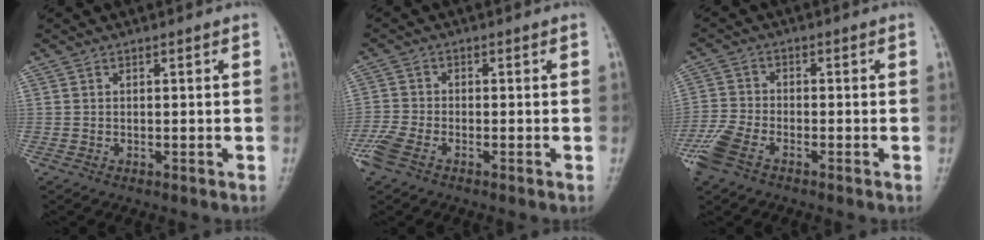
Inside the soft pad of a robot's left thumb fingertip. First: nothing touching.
{"total": 5.5, "force": [-3.4, 2.7, 3.4], "torque": [-0.092, 0.003, -0.070]}
{"total": 6.9, "force": [-4.3, 3.5, 4.2], "torque": [-0.107, 0.006, -0.089]}